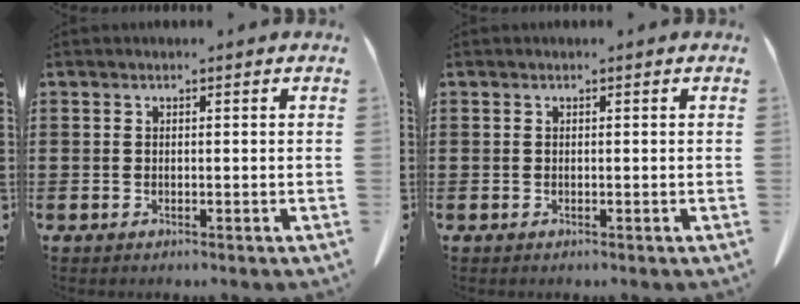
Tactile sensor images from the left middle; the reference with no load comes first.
{"total": 0.0}